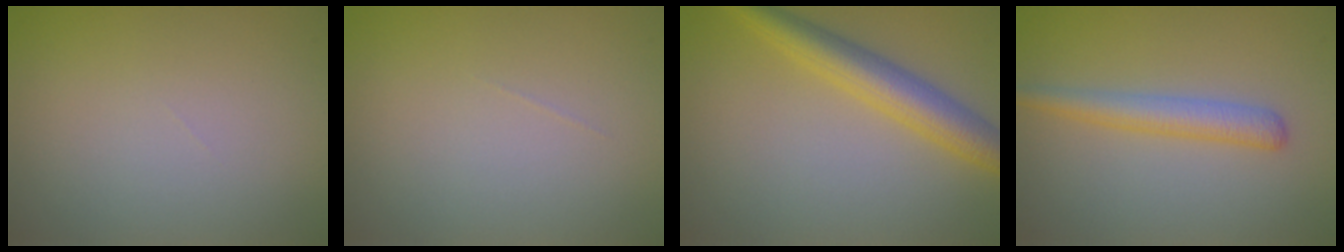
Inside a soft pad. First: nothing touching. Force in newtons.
{"total": 0.0}
{"total": 5.0, "press": 5.0, "slide": 0.1}
{"total": 2.8, "press": 2.8, "slide": 0.1}